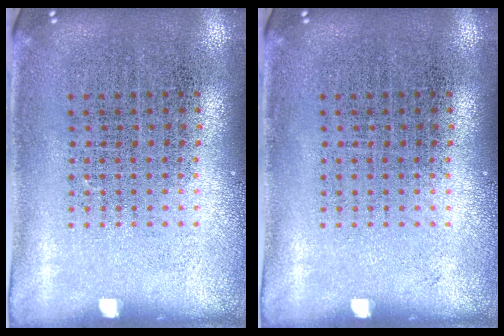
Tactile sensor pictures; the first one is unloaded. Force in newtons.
{"total": 0.0}